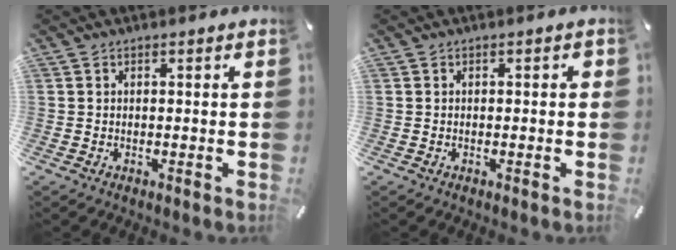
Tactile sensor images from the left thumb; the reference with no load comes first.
{"total": 0.8, "force": [-0.2, 0.4, 0.6], "torque": [-0.011, 0.002, -0.005]}